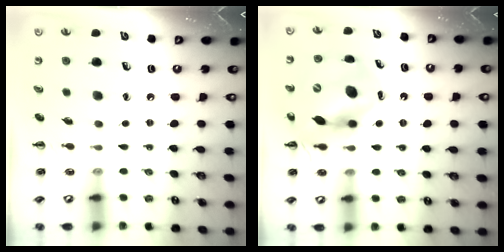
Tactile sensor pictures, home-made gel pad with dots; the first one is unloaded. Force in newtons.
{"total": 12.8, "press": 12.4, "slide": 3.2}